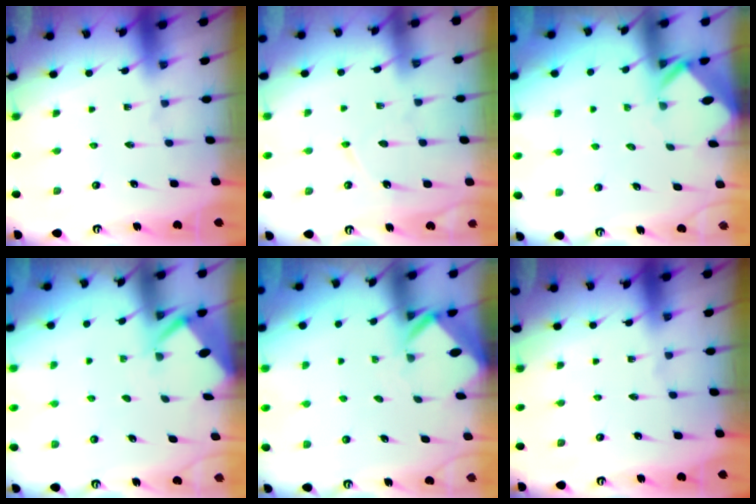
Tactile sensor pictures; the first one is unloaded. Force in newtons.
{"total": 3.6, "press": 3.6, "slide": 0.1}
{"total": 2.6, "press": 2.6, "slide": 0.1}
{"total": 2.7, "press": 2.6, "slide": 0.3}
{"total": 2.8, "press": 2.8, "slide": 0.2}
{"total": 0.0}